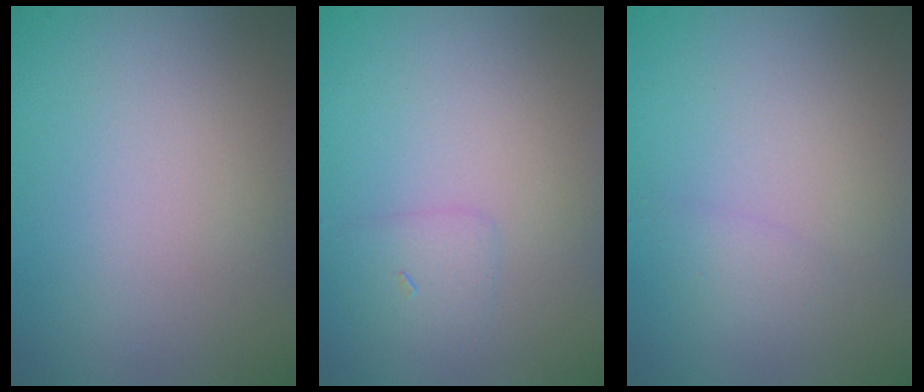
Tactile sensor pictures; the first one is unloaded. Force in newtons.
{"total": 1.4, "press": 1.4, "slide": 0.1}
{"total": 0.9, "press": 0.9, "slide": 0.1}